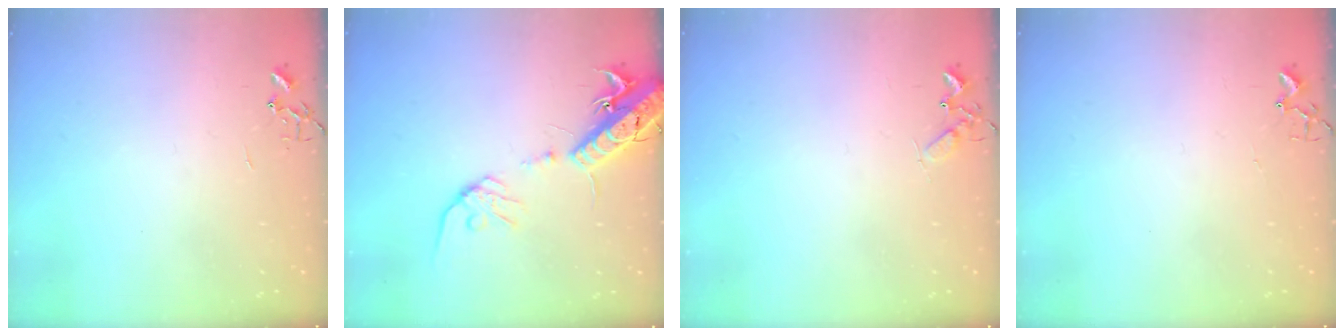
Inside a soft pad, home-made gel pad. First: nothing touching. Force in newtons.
{"total": 16.5, "press": 16.2, "slide": 3.6}
{"total": 4.6, "press": 4.6, "slide": 0.6}
{"total": 1.9, "press": 1.9, "slide": 0.2}